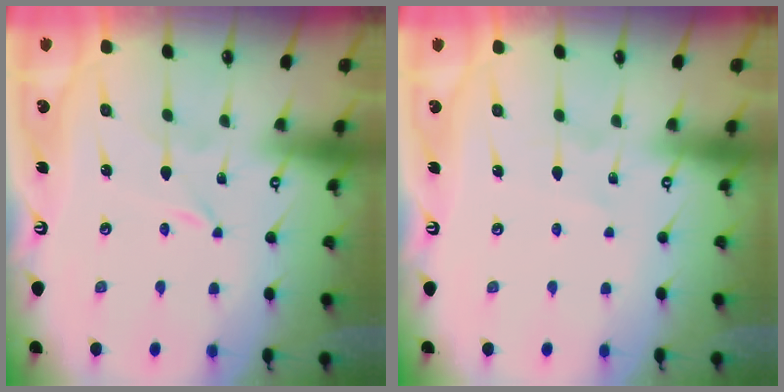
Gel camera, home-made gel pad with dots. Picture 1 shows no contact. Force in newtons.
{"total": 2.6, "press": 2.6, "slide": 0.3}